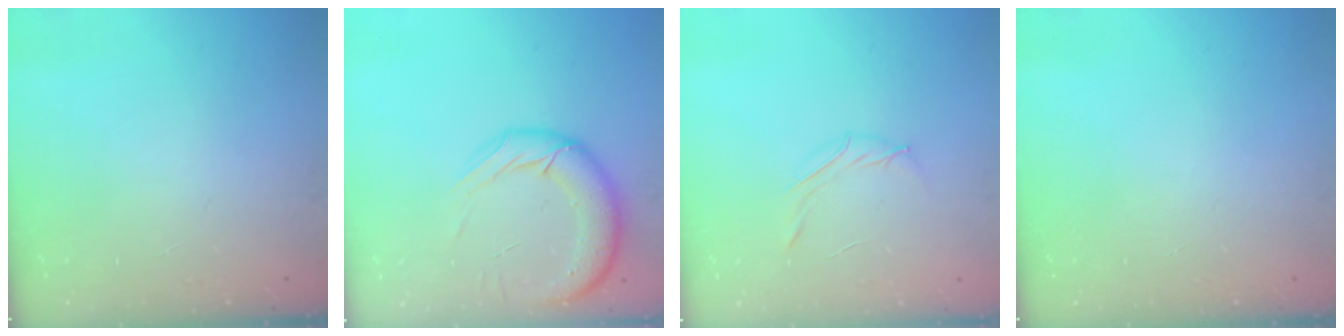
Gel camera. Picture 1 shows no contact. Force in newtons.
{"total": 15.3, "press": 14.8, "slide": 3.8}
{"total": 4.0, "press": 3.8, "slide": 1.0}
{"total": 0.0}